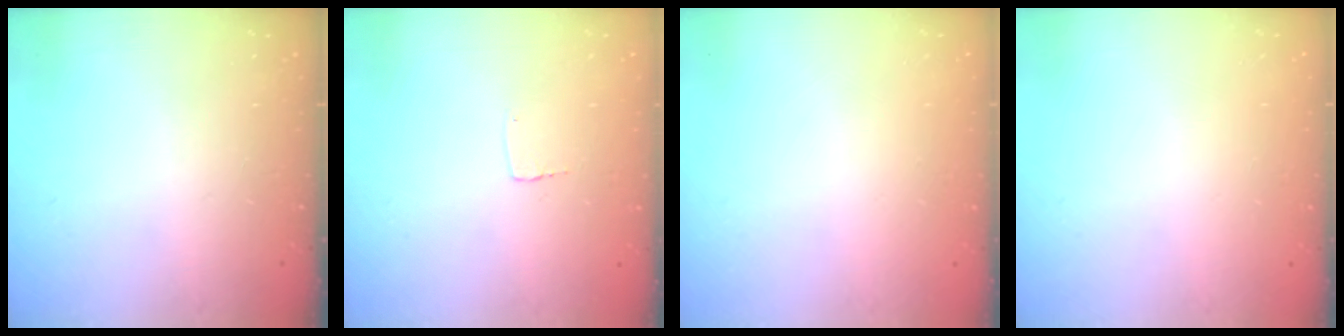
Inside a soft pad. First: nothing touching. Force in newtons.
{"total": 2.3, "press": 2.3, "slide": 0.1}
{"total": 0.0}
{"total": 0.0}